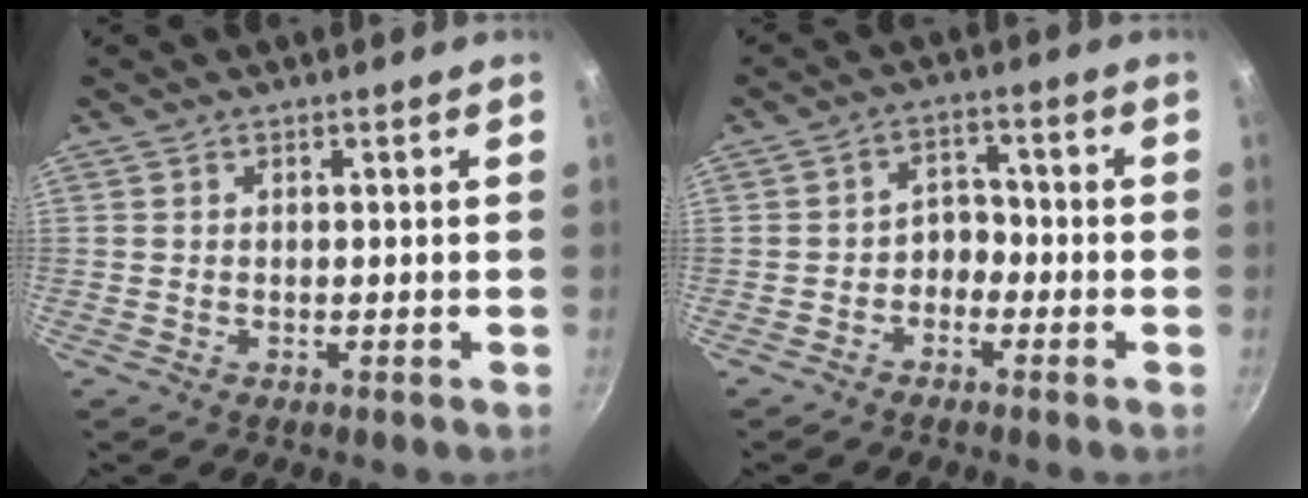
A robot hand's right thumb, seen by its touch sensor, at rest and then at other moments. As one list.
[{"total": 3.6, "force": [-1.9, 2.6, 1.7], "torque": [-0.004, 0.028, -0.036]}]